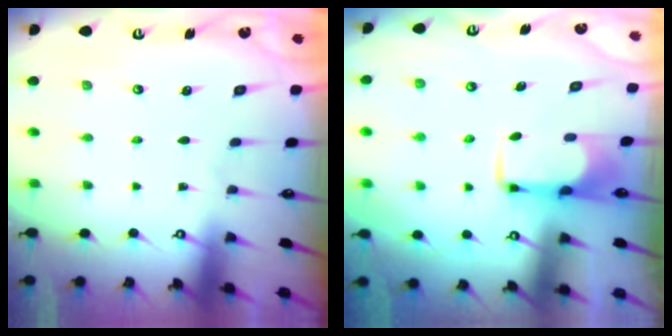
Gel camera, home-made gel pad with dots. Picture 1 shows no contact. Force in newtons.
{"total": 2.0, "press": 2.0, "slide": 0.4}